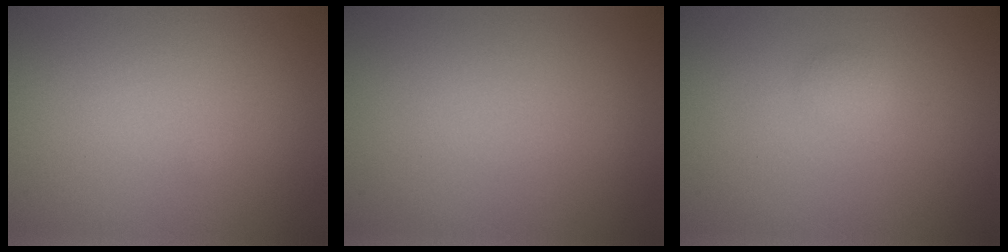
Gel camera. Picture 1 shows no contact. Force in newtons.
{"total": 0.0}
{"total": 0.9, "press": 0.9, "slide": 0.1}